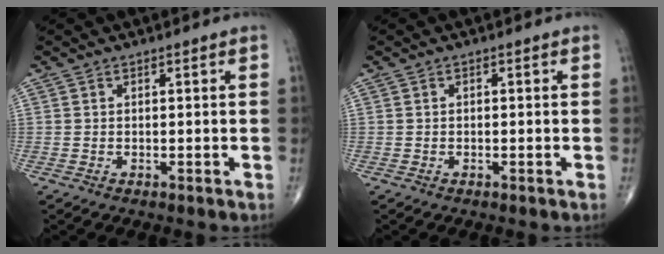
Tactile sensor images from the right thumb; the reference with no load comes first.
{"total": 0.0}